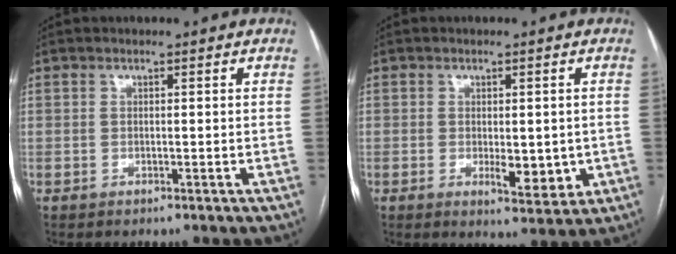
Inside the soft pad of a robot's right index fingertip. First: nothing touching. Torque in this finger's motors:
{"motor_torque": [0.71, 0.69, 0.17, 0.06]}